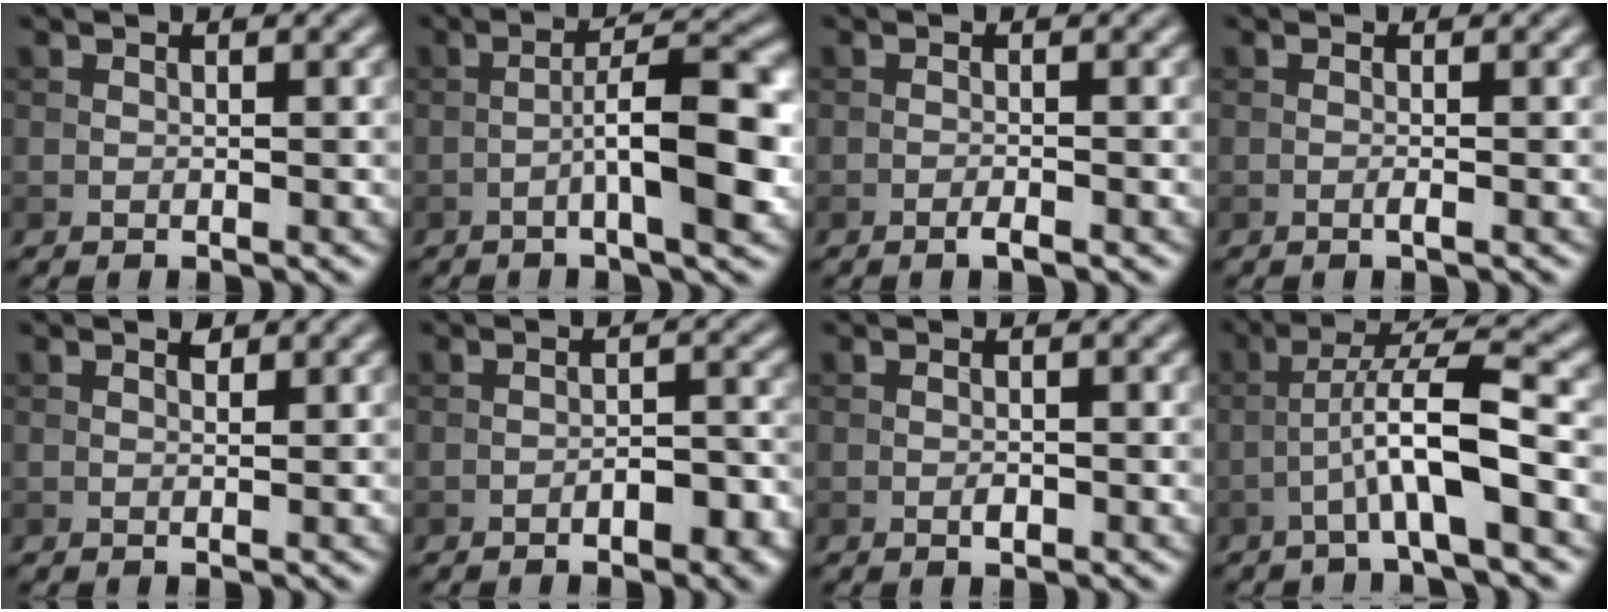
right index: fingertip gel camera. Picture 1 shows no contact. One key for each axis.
{"total": 7.2, "fx": -2.1, "fy": 1.5, "fz": 6.8, "tx": -0.104, "ty": 0.018, "tz": -0.038}
{"total": 1.1, "fx": -0.6, "fy": 0.1, "fz": 0.8, "tx": -0.014, "ty": 0.001, "tz": -0.014}
{"total": 0.7, "fx": -0.2, "fy": 0.1, "fz": 0.6, "tx": -0.012, "ty": -0.001, "tz": -0.007}
{"total": 0.8, "fx": 0.5, "fy": 0.3, "fz": 0.6, "tx": -0.012, "ty": -0.001, "tz": 0.010}
{"total": 4.0, "fx": -2.0, "fy": 1.6, "fz": 3.1, "tx": -0.045, "ty": 0.005, "tz": -0.025}
{"total": 0.9, "fx": -0.3, "fy": 0.4, "fz": 0.7, "tx": -0.014, "ty": 0.000, "tz": -0.005}
{"total": 5.9, "fx": -2.0, "fy": 0.6, "fz": 5.5, "tx": -0.099, "ty": 0.024, "tz": -0.040}